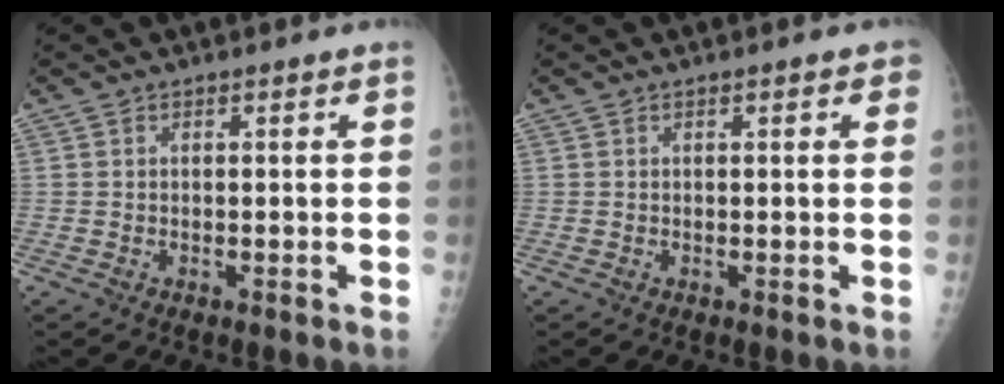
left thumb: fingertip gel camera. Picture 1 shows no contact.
{"total": 1.8, "force": [0.9, 0.8, 1.4], "torque": [-0.010, 0.001, 0.009]}